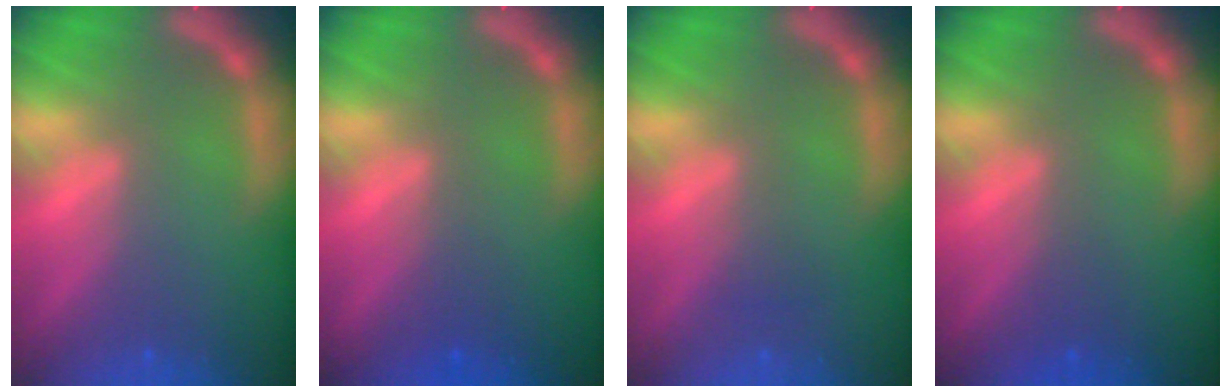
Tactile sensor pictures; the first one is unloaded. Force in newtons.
{"total": 1.5}
{"total": 1.0}
{"total": 0.9}